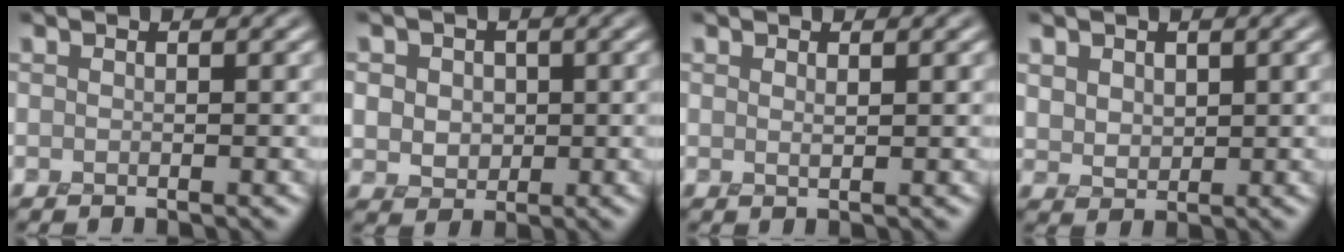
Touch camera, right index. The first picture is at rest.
{"total": 4.6, "force": [0.9, 4.0, 2.1], "torque": [-0.039, 0.013, 0.005]}
{"total": 0.7, "force": [0.7, 0.0, 0.2], "torque": [-0.010, -0.004, 0.016]}
{"total": 3.0, "force": [1.3, 2.3, 1.5], "torque": [-0.047, 0.004, 0.027]}